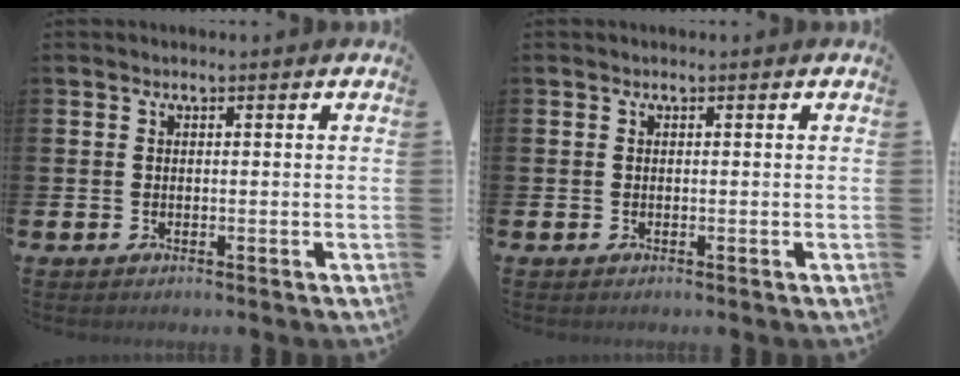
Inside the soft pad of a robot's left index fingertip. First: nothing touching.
{"total": 0.0}